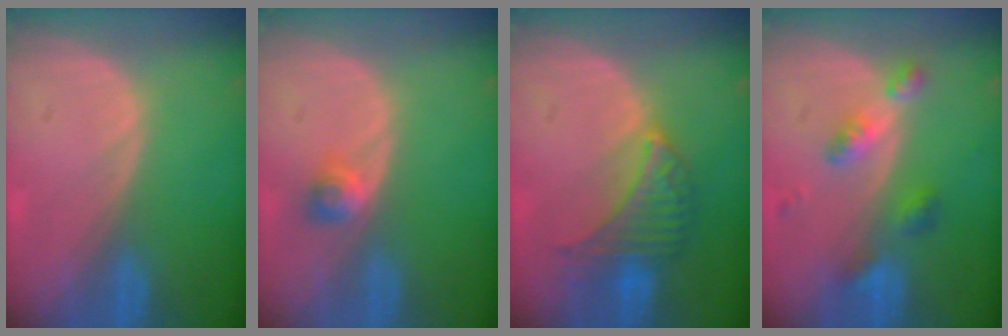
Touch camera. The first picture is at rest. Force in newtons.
{"total": 2.6, "press": 2.2, "slide": 1.4}
{"total": 6.5, "press": 6.5, "slide": 0.6}
{"total": 5.6, "press": 4.9, "slide": 2.7}